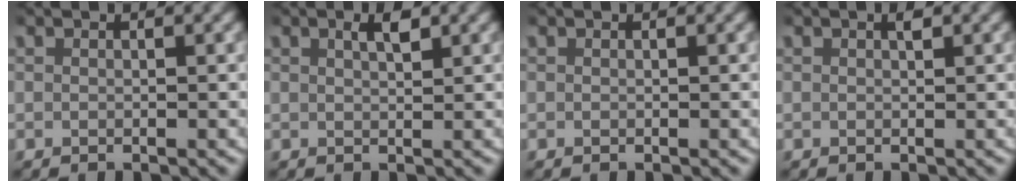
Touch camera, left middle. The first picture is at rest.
{"total": 1.7, "force": [0.9, 0.6, 1.4], "torque": [-0.023, 0.004, 0.013]}
{"total": 0.0}
{"total": 0.6, "force": [0.4, 0.2, 0.5], "torque": [-0.007, 0.002, 0.005]}